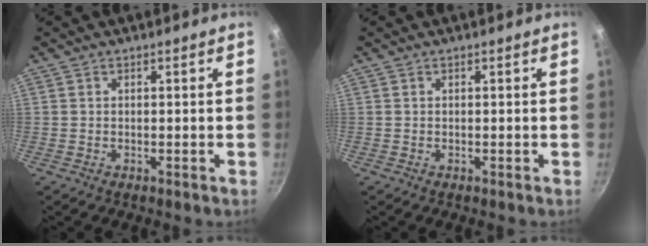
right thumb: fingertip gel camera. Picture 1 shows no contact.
{"total": 0.0}